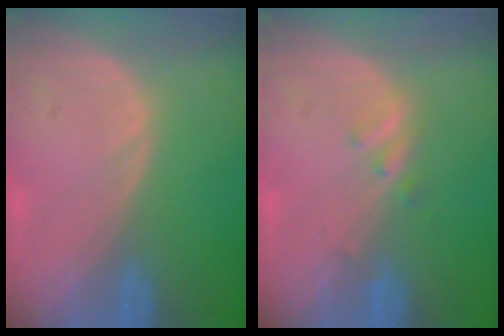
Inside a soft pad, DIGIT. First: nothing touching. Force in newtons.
{"total": 1.4, "press": 1.4, "slide": 0.2}